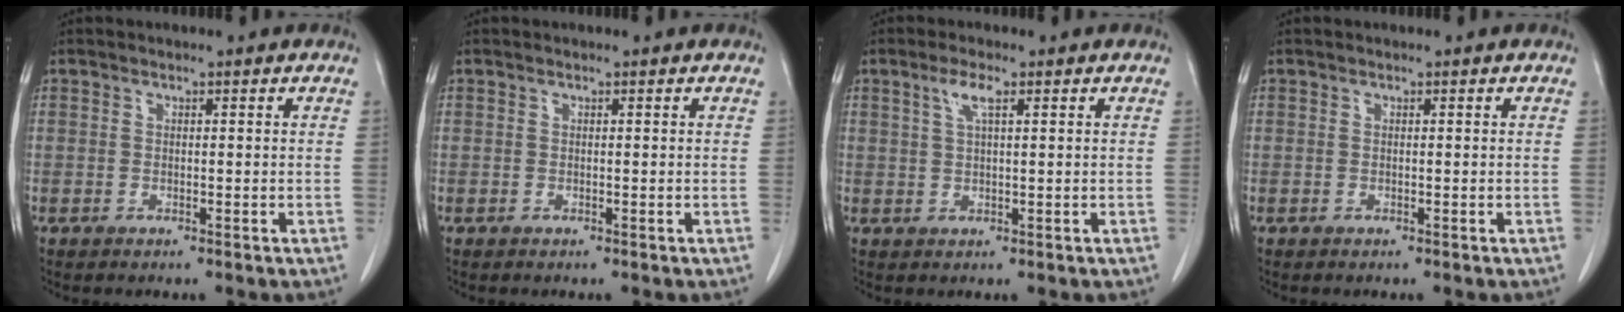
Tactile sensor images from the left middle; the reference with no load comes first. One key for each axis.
{"total": 0.0}
{"total": 2.8, "fx": 1.4, "fy": 0.4, "fz": 2.4, "tx": -0.056, "ty": 0.006, "tz": 0.027}
{"total": 0.0}